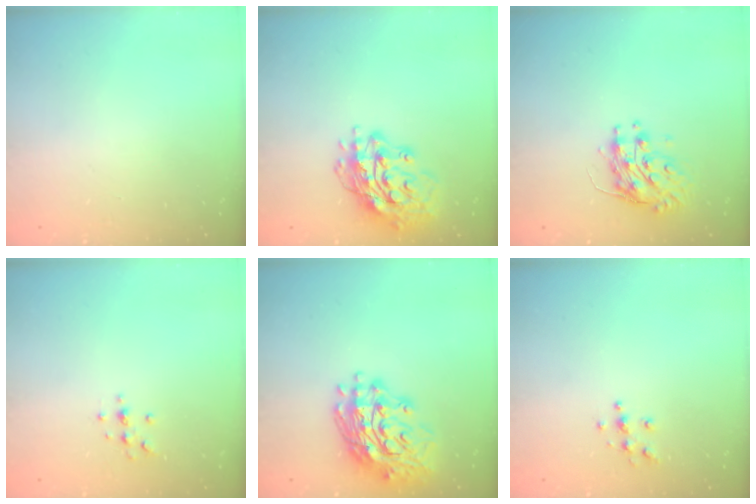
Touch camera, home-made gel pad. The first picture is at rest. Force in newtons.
{"total": 15.9, "press": 15.8, "slide": 1.3}
{"total": 9.0, "press": 9.0, "slide": 0.3}
{"total": 3.7, "press": 3.7, "slide": 0.5}
{"total": 17.0, "press": 16.9, "slide": 2.2}
{"total": 4.4, "press": 4.4, "slide": 0.3}